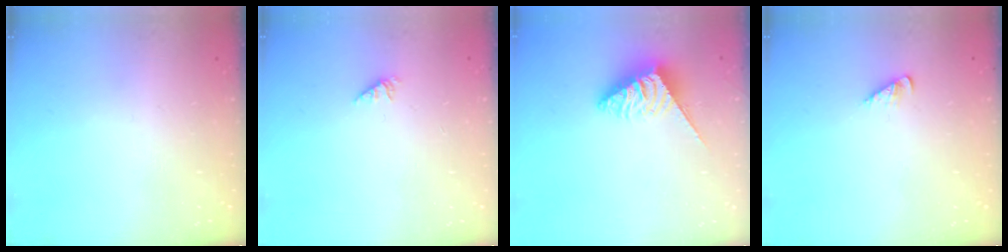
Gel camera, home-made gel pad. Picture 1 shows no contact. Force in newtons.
{"total": 1.1, "press": 1.1, "slide": 0.1}
{"total": 4.5, "press": 4.5, "slide": 0.2}
{"total": 1.6, "press": 1.6, "slide": 0.3}